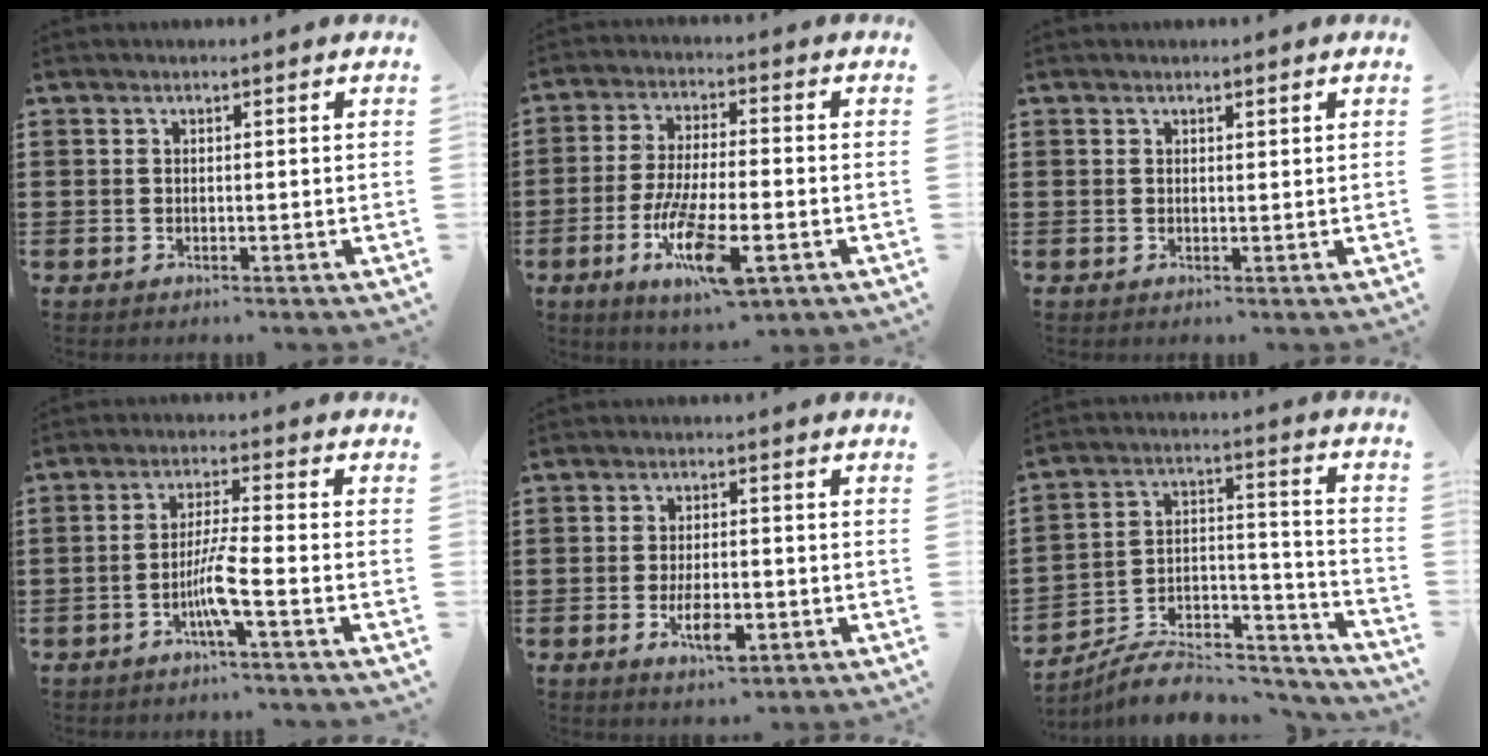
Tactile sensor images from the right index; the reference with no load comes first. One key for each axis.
{"total": 12.5, "fx": -5.2, "fy": 3.2, "fz": 10.9, "tx": -0.222, "ty": -0.010, "tz": -0.094}
{"total": 0.5, "fx": 0.4, "fy": 0.3, "fz": 0.2, "tx": -0.004, "ty": 0.002, "tz": 0.008}
{"total": 4.5, "fx": -1.9, "fy": 0.0, "fz": 4.0, "tx": -0.085, "ty": -0.011, "tz": -0.041}
{"total": 5.5, "fx": -1.9, "fy": 2.0, "fz": 4.7, "tx": -0.090, "ty": -0.007, "tz": -0.038}
{"total": 8.2, "fx": -7.4, "fy": 2.5, "fz": 2.6, "tx": -0.032, "ty": 0.021, "tz": -0.140}